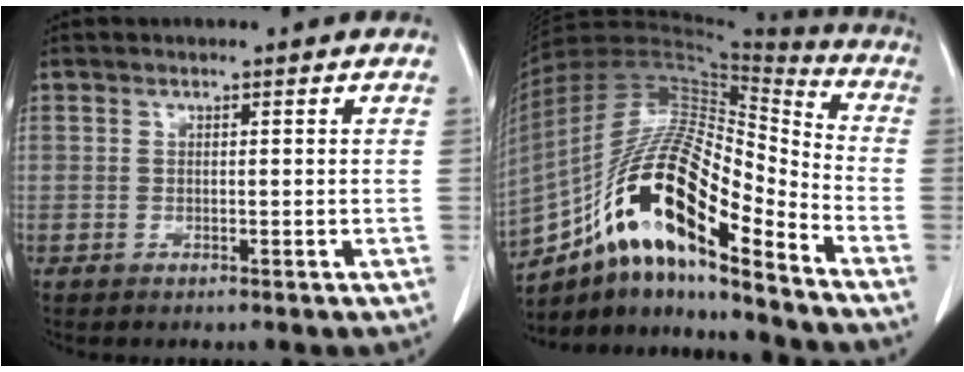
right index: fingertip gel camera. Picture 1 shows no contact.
{"total": 20.6, "force": [-11.7, 4.3, 16.4], "torque": [-0.323, 0.008, -0.205]}